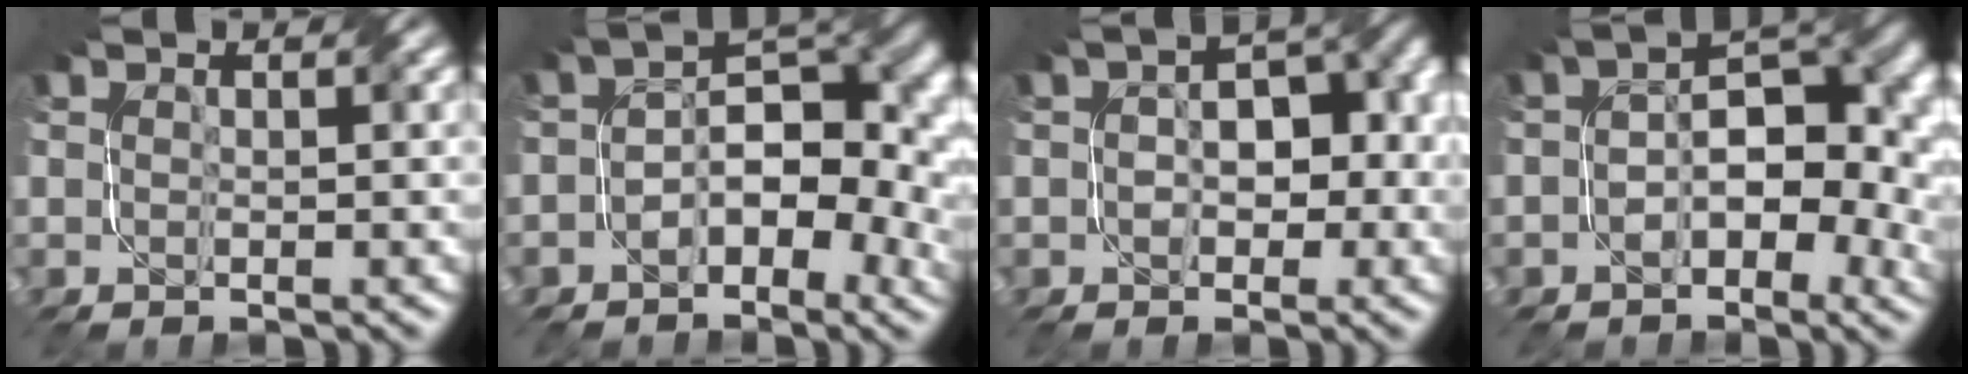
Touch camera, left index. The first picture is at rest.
{"total": 8.5, "force": [-1.8, 4.9, 6.7], "torque": [-0.079, 0.007, -0.036]}
{"total": 6.1, "force": [-1.3, 3.7, 4.7], "torque": [-0.042, 0.018, -0.016]}
{"total": 8.3, "force": [-1.2, 4.6, 6.7], "torque": [-0.081, 0.011, -0.026]}